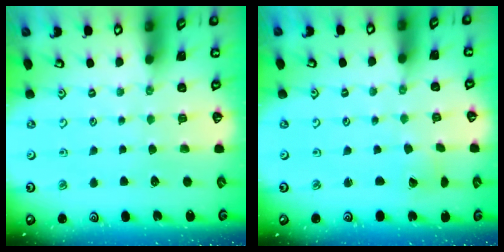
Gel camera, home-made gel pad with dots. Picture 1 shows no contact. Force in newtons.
{"total": 1.7, "press": 1.7, "slide": 0.0}